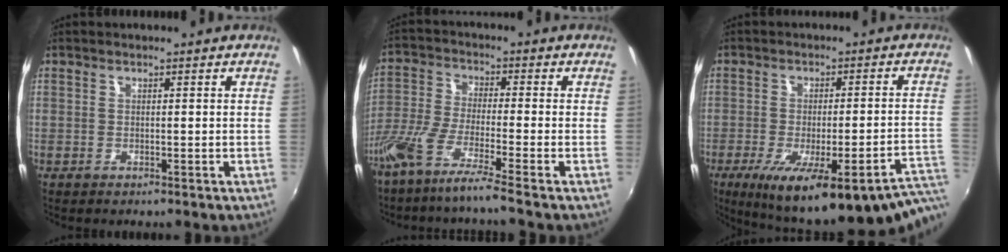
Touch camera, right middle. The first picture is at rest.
{"total": 8.9, "force": [-6.7, -0.8, 5.8], "torque": [-0.115, -0.023, -0.127]}
{"total": 26.5, "force": [-18.5, 5.3, 18.2], "torque": [-0.236, -0.046, -0.245]}